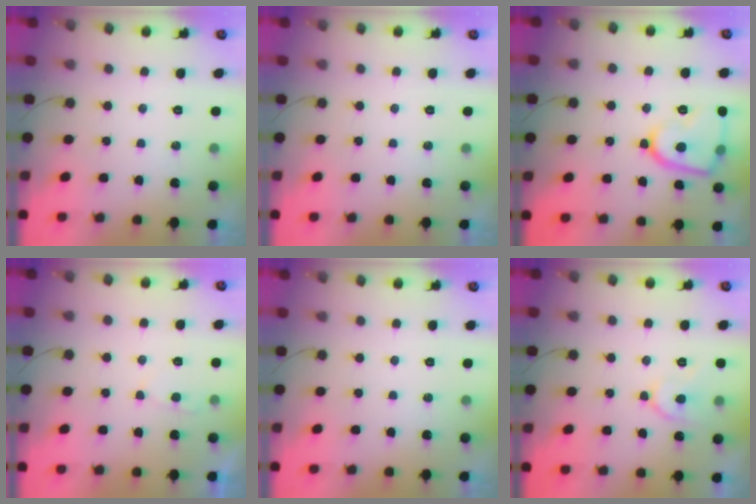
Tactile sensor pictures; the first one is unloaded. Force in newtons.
{"total": 0.0}
{"total": 13.1, "press": 13.0, "slide": 0.8}
{"total": 2.5, "press": 2.5, "slide": 0.4}
{"total": 0.0}
{"total": 8.7, "press": 8.6, "slide": 1.2}